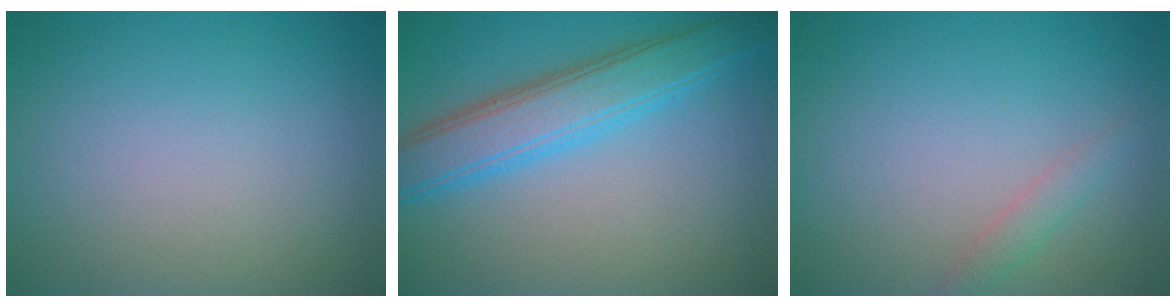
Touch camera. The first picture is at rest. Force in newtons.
{"total": 5.5, "press": 5.5, "slide": 0.2}
{"total": 1.3, "press": 1.3, "slide": 0.1}